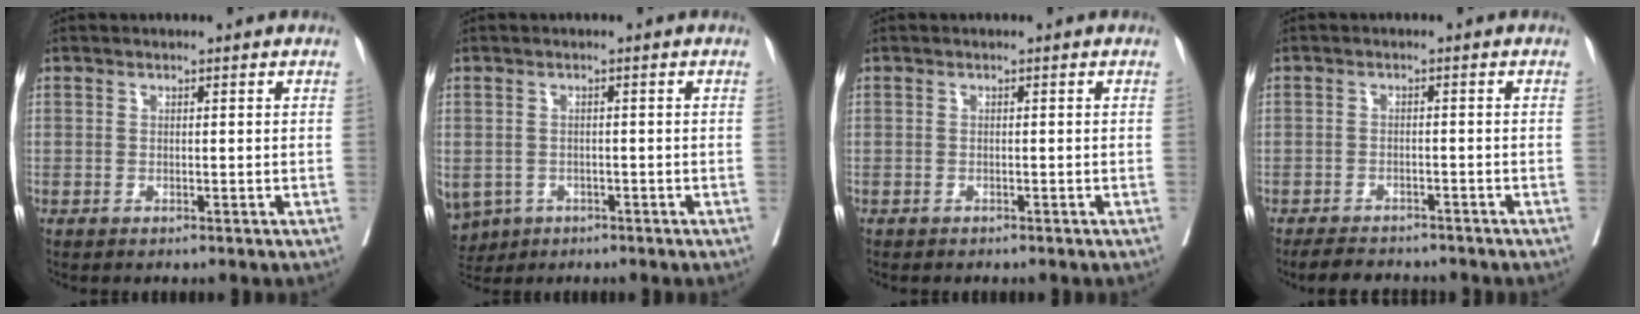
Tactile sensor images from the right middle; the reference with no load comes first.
{"total": 8.7, "force": [-4.1, 7.0, 3.1], "torque": [-0.096, -0.005, -0.056]}
{"total": 1.3, "force": [-1.1, 0.5, 0.4], "torque": [-0.020, -0.003, -0.014]}
{"total": 5.6, "force": [-5.0, 1.7, 1.6], "torque": [-0.028, -0.008, -0.073]}